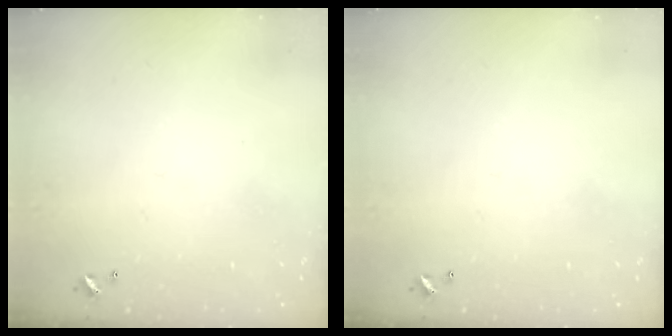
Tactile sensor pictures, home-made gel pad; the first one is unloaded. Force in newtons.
{"total": 0.0}